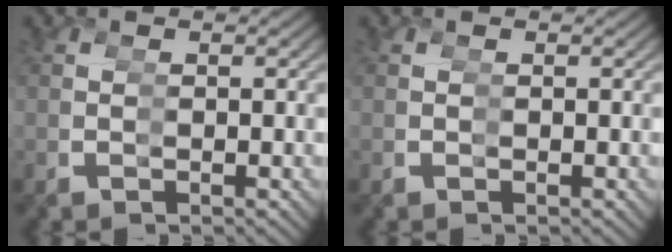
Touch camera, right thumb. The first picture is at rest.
{"total": 0.0}